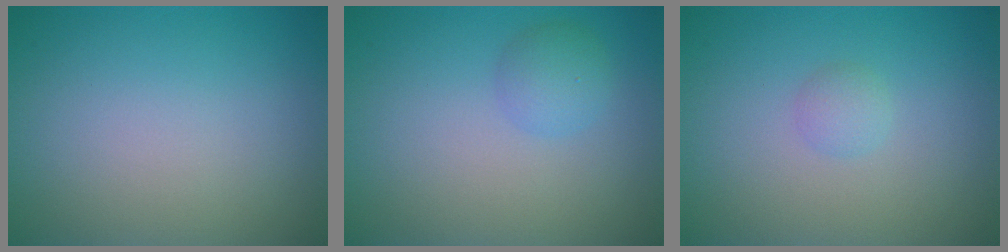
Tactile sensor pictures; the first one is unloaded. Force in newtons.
{"total": 1.8, "press": 1.8, "slide": 0.1}
{"total": 1.0, "press": 1.0, "slide": 0.1}